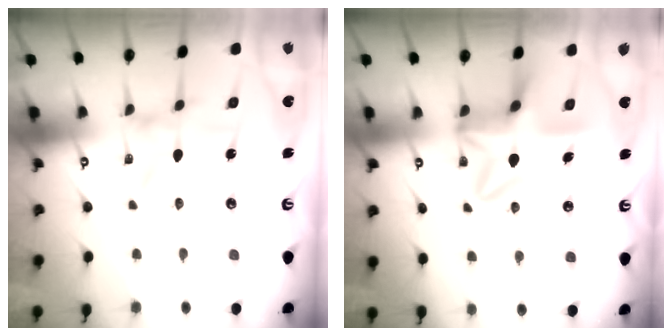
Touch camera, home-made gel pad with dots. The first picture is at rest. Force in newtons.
{"total": 12.4, "press": 12.3, "slide": 1.5}